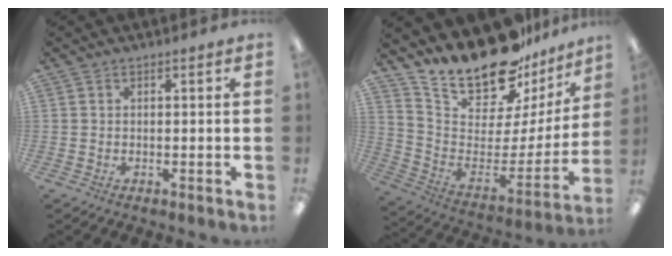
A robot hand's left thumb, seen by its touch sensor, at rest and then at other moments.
{"total": 20.8, "force": [18.5, 6.8, 6.6], "torque": [-0.124, -0.148, 0.332]}